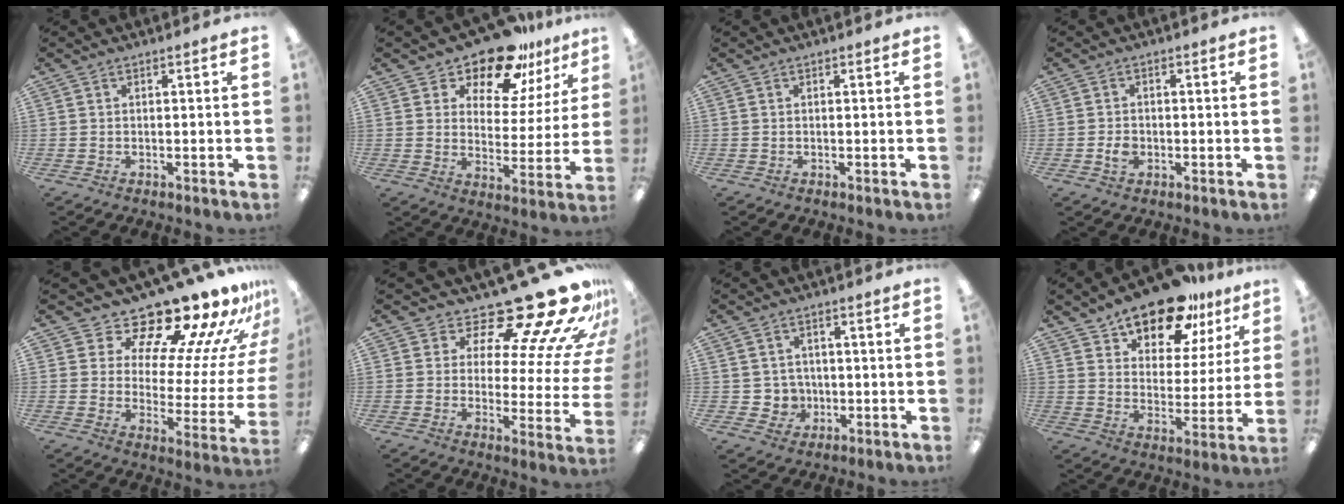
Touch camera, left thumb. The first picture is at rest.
{"total": 14.8, "force": [12.8, 5.2, 5.5], "torque": [-0.101, -0.095, 0.226]}
{"total": 0.0}
{"total": 2.7, "force": [-0.7, 2.2, 1.5], "torque": [-0.025, 0.003, -0.011]}
{"total": 18.1, "force": [15.5, 5.8, 7.5], "torque": [-0.109, -0.134, 0.253]}
{"total": 21.0, "force": [16.8, 5.4, 11.4], "torque": [-0.160, -0.133, 0.266]}
{"total": 4.5, "force": [0.1, 4.5, 0.5], "torque": [-0.013, 0.006, 0.005]}
{"total": 15.9, "force": [13.2, 6.8, 5.8], "torque": [-0.090, -0.096, 0.235]}